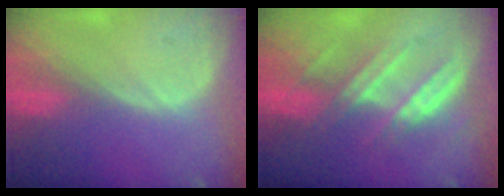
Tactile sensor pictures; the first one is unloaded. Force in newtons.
{"total": 7.0, "press": 6.9, "slide": 1.1}